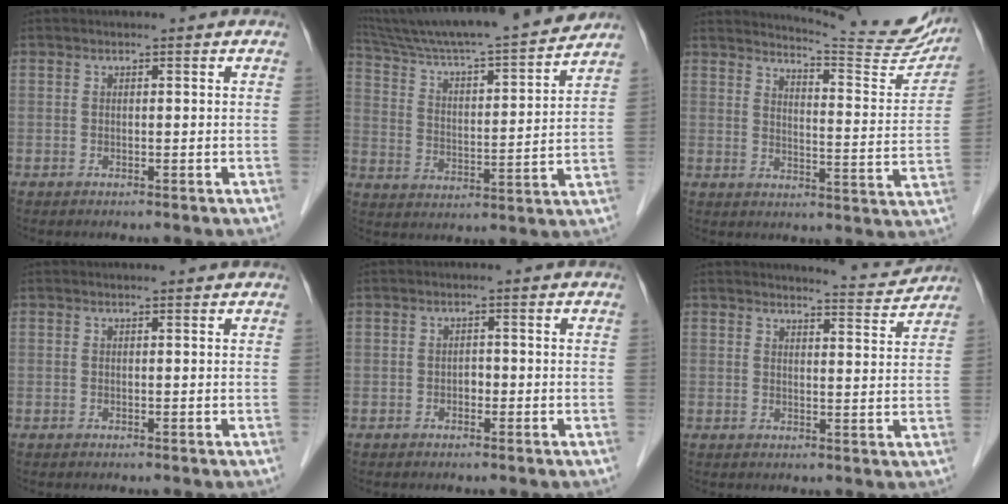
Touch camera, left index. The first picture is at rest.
{"total": 21.4, "force": [19.5, 0.0, 8.9], "torque": [-0.154, -0.009, 0.298]}
{"total": 15.8, "force": [15.3, 0.5, 4.2], "torque": [-0.061, -0.073, 0.179]}
{"total": 0.7, "force": [0.7, -0.1, 0.1], "torque": [-0.009, -0.002, 0.008]}
{"total": 0.9, "force": [-0.4, 0.6, 0.6], "torque": [-0.007, 0.004, -0.008]}
{"total": 5.2, "force": [5.1, -0.4, -0.5], "torque": [-0.009, -0.018, 0.064]}